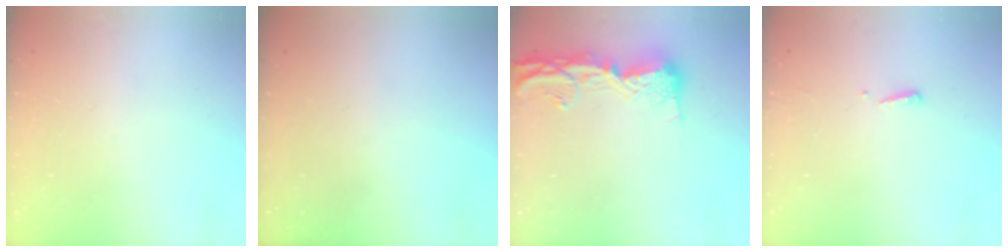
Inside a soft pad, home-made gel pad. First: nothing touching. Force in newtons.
{"total": 0.0}
{"total": 14.4, "press": 14.3, "slide": 1.5}
{"total": 2.4, "press": 2.4, "slide": 0.2}